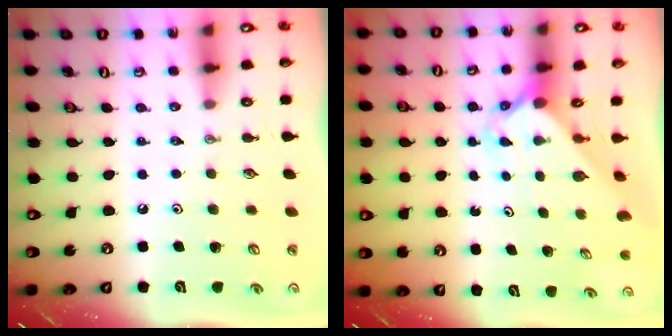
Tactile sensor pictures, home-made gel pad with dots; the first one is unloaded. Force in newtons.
{"total": 2.5, "press": 2.5, "slide": 0.2}